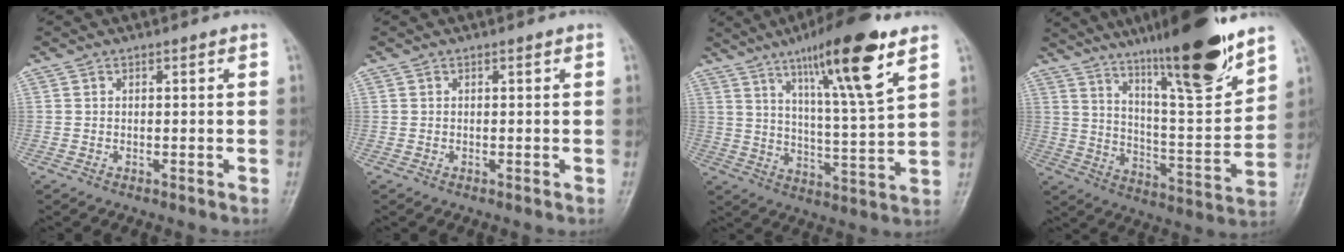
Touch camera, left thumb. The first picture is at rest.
{"total": 0.0}
{"total": 17.1, "force": [9.8, 2.2, 13.9], "torque": [-0.217, -0.047, 0.161]}
{"total": 20.9, "force": [14.9, 2.6, 14.5], "torque": [-0.196, -0.081, 0.246]}